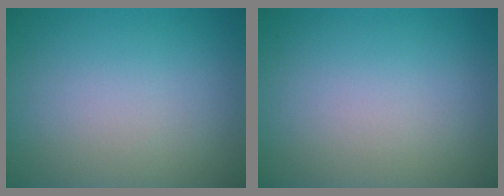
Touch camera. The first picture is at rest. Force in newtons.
{"total": 0.0}